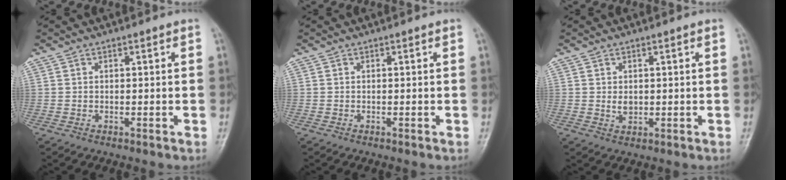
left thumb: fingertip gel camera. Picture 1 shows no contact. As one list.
[{"total": 0.0}, {"total": 2.1, "force": [0.4, 1.4, 1.6], "torque": [-0.021, -0.004, 0.011]}]